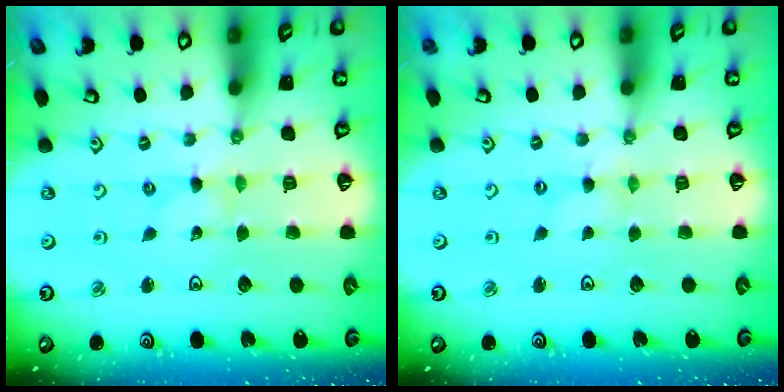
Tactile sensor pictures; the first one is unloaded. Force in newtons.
{"total": 0.5, "press": 0.5, "slide": 0.1}